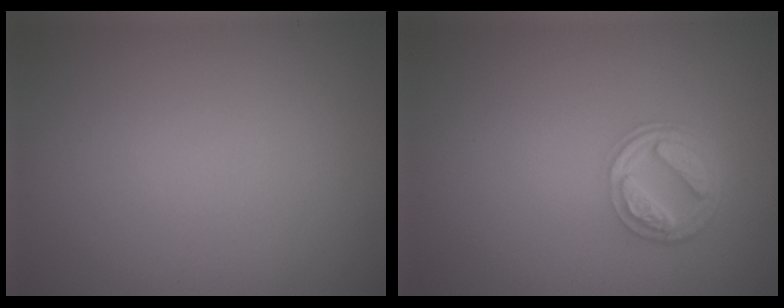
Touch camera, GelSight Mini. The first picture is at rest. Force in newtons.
{"total": 4.2, "press": 3.2, "slide": 2.7}